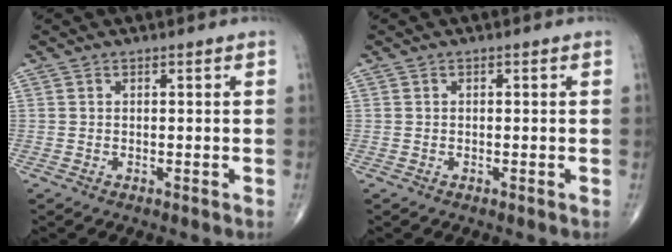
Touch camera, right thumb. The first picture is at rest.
{"total": 0.0}